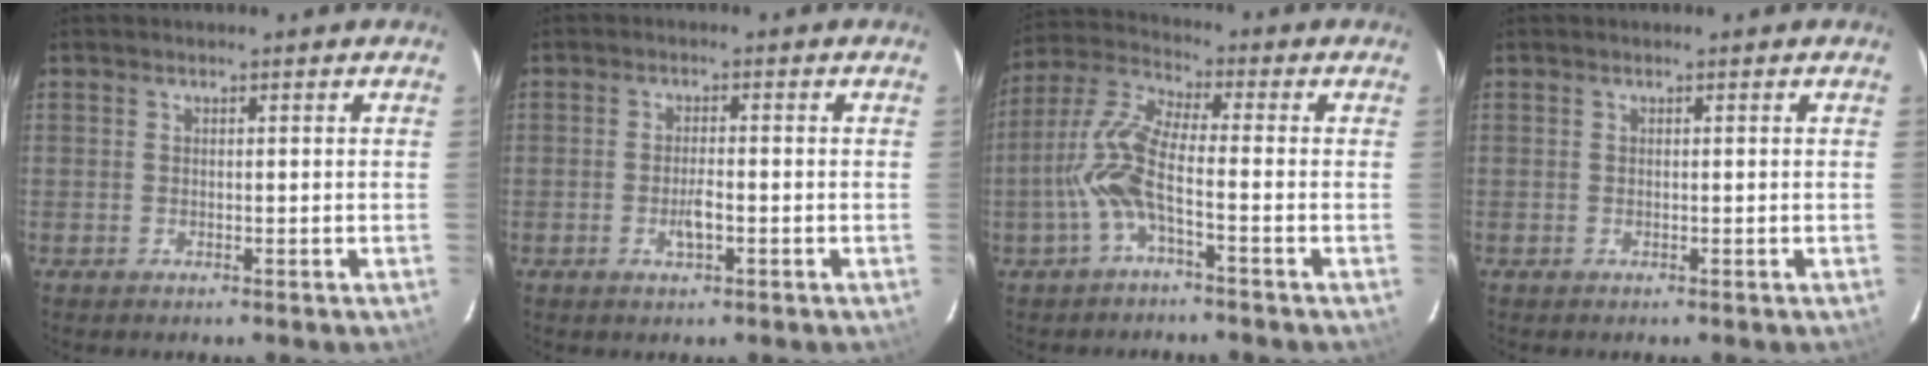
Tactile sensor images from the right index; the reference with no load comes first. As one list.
[{"total": 2.9, "force": [-1.1, 0.9, 2.5], "torque": [-0.047, -0.002, -0.018]}, {"total": 9.1, "force": [-2.8, 1.7, 8.4], "torque": [-0.199, 0.009, -0.058]}, {"total": 0.0}]